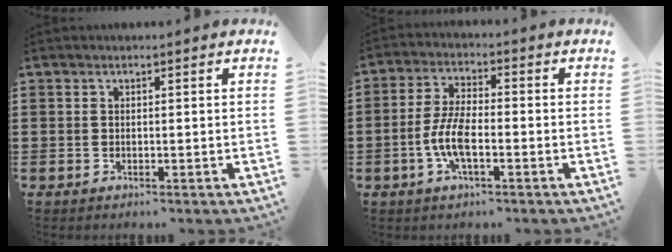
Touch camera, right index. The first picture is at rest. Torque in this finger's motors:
{"motor_torque": [0.80, 0.77, 0.14, 0.15]}